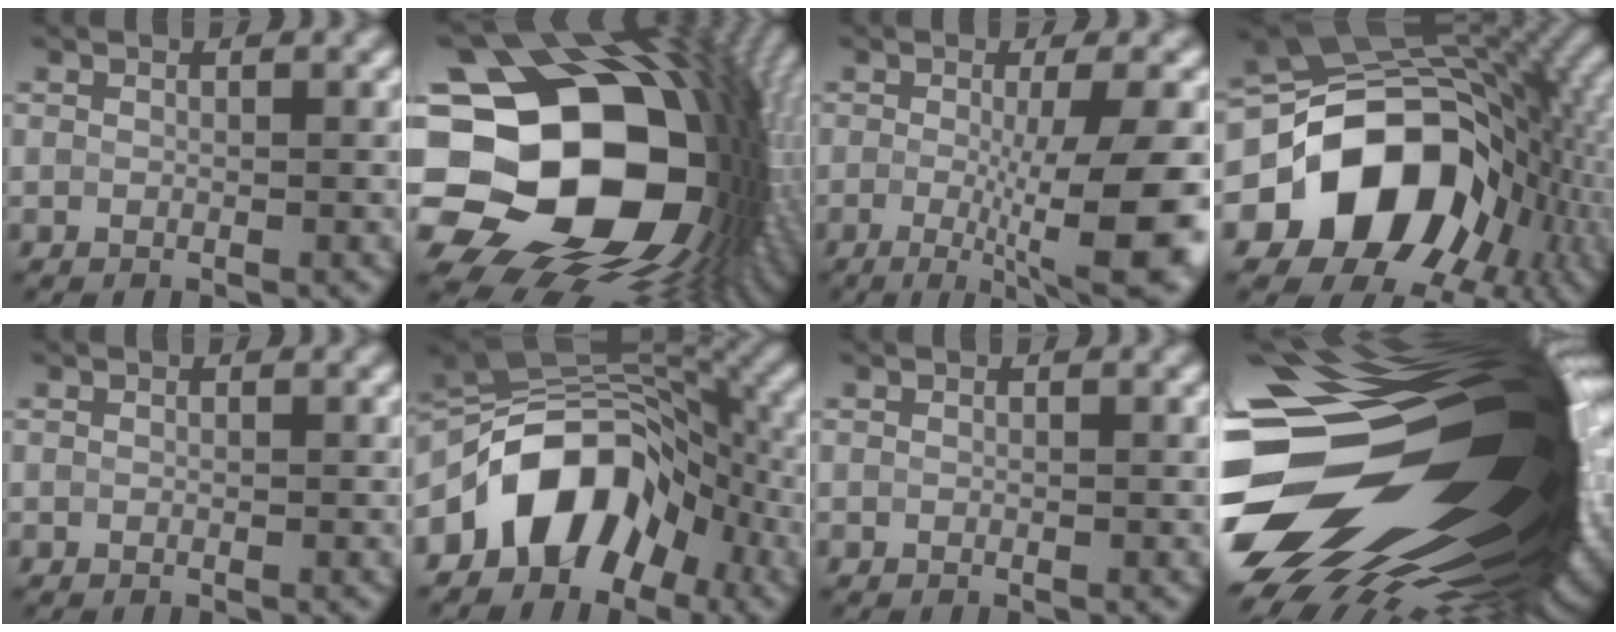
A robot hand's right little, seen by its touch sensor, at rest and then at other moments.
{"total": 22.0, "force": [-1.6, 16.3, 14.7], "torque": [-0.274, -0.012, -0.014]}
{"total": 10.1, "force": [-2.0, 2.2, 9.6], "torque": [-0.134, -0.013, -0.024]}
{"total": 15.6, "force": [-3.8, 12.0, 9.1], "torque": [-0.125, -0.009, -0.065]}
{"total": 0.0}
{"total": 10.2, "force": [-4.7, 6.7, 6.2], "torque": [-0.072, 0.027, -0.086]}
{"total": 0.0}
{"total": 20.9, "force": [-2.1, 10.9, 17.7], "torque": [-0.313, -0.036, -0.043]}